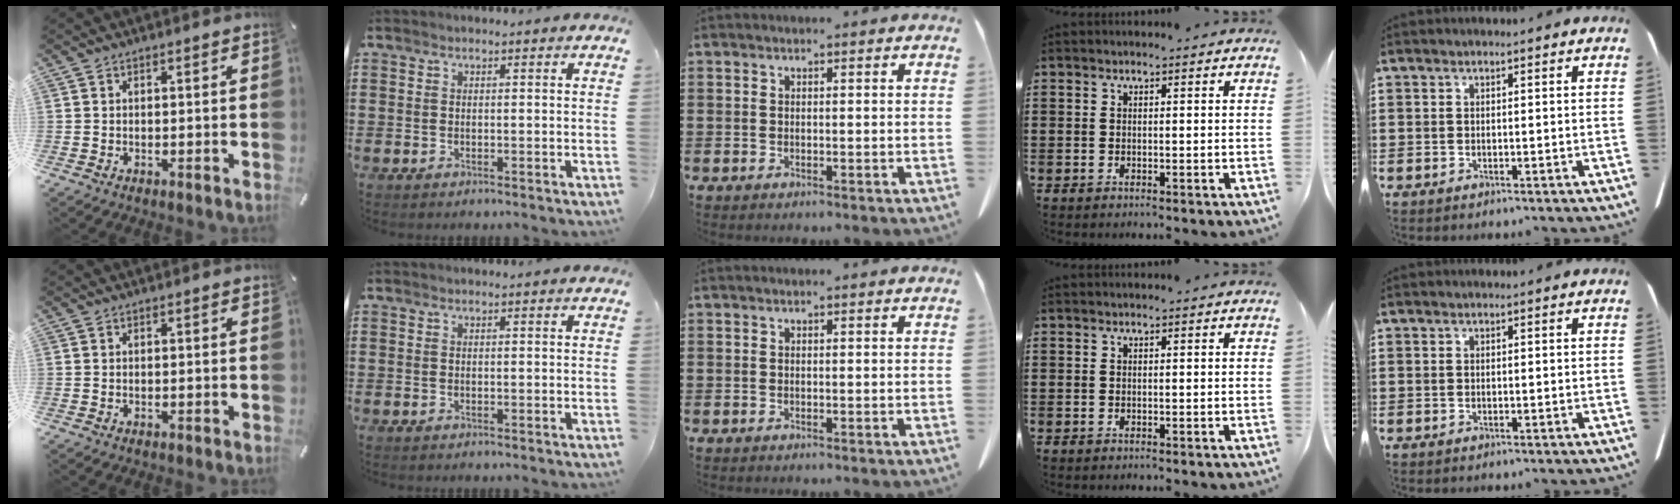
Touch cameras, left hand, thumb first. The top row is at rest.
{}